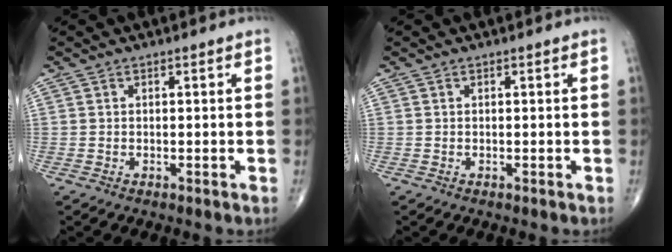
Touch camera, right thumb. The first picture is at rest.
{"total": 0.0}